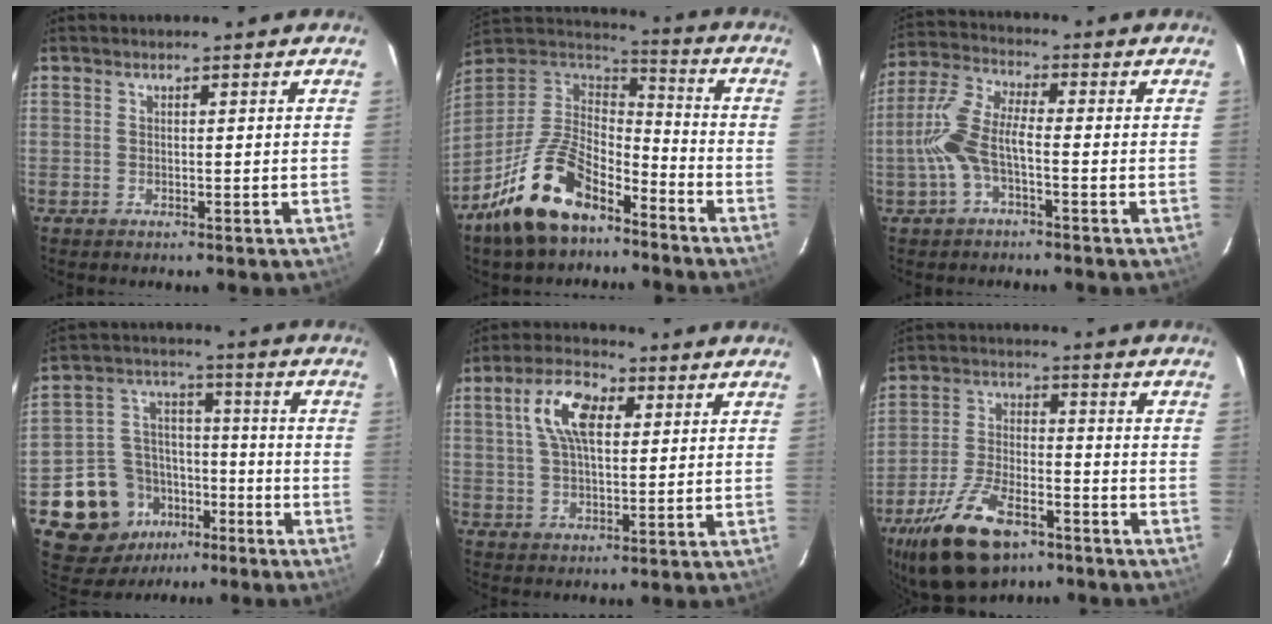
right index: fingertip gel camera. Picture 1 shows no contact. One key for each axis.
{"total": 18.8, "fx": -11.7, "fy": 9.2, "fz": 11.4, "tx": -0.242, "ty": 0.004, "tz": -0.211}
{"total": 8.7, "fx": -2.2, "fy": 2.7, "fz": 7.9, "tx": -0.186, "ty": 0.012, "tz": -0.046}
{"total": 14.4, "fx": -7.5, "fy": 11.2, "fz": 5.1, "tx": -0.129, "ty": 0.045, "tz": -0.105}
{"total": 9.3, "fx": 2.8, "fy": 4.6, "fz": 7.6, "tx": -0.145, "ty": 0.024, "tz": 0.049}
{"total": 16.6, "fx": -10.5, "fy": 7.8, "fz": 10.1, "tx": -0.215, "ty": -0.014, "tz": -0.181}